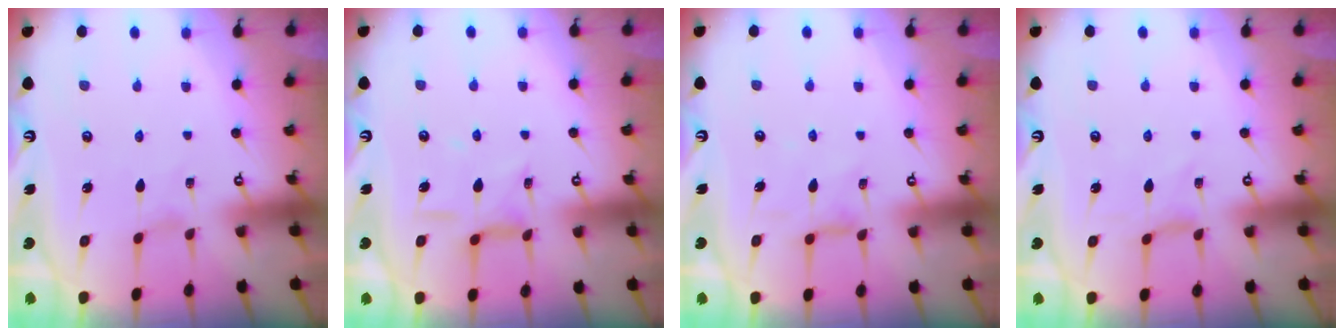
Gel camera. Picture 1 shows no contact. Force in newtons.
{"total": 9.6, "press": 9.5, "slide": 0.7}
{"total": 2.9, "press": 2.9, "slide": 0.4}
{"total": 0.0}